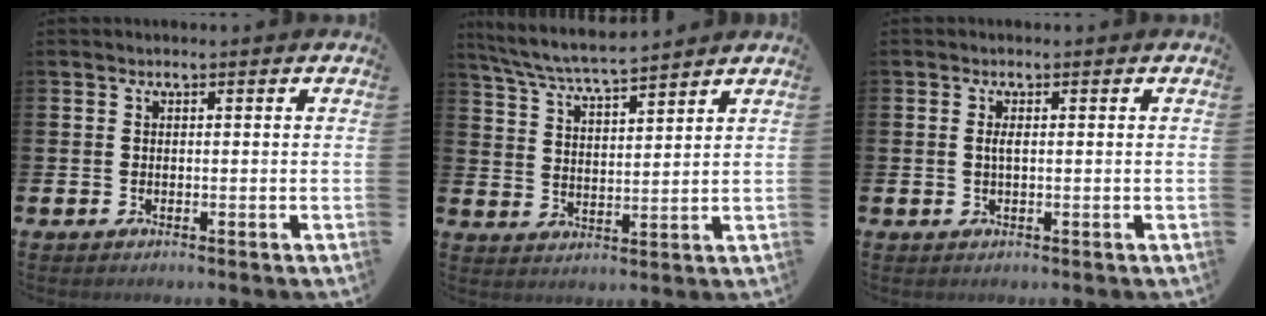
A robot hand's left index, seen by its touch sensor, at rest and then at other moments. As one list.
[{"total": 6.4, "force": [6.2, 0.3, 1.8], "torque": [-0.062, -0.032, 0.110]}, {"total": 1.2, "force": [0.2, 0.3, 1.1], "torque": [-0.029, 0.006, 0.003]}]